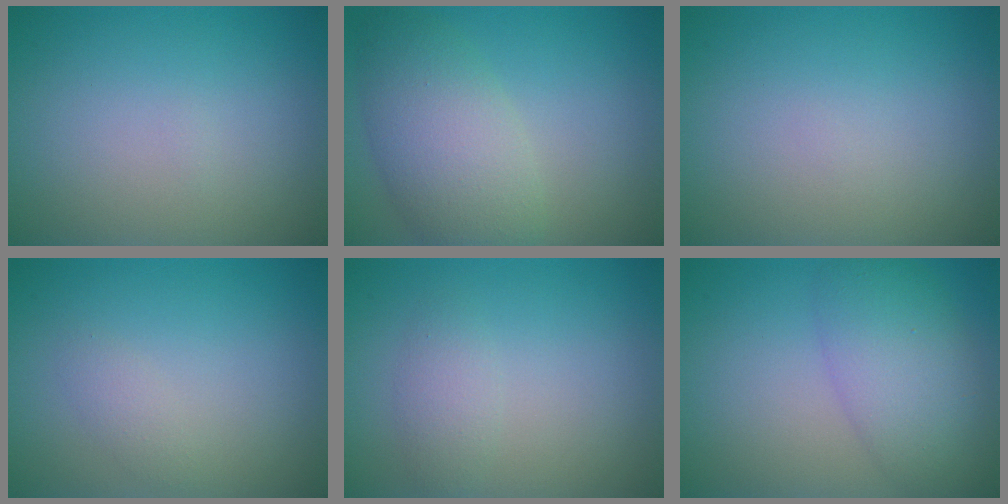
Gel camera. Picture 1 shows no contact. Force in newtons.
{"total": 6.1, "press": 6.1, "slide": 0.1}
{"total": 0.0}
{"total": 1.0, "press": 1.0, "slide": 0.0}
{"total": 1.6, "press": 1.6, "slide": 0.1}
{"total": 5.7, "press": 5.7, "slide": 0.2}